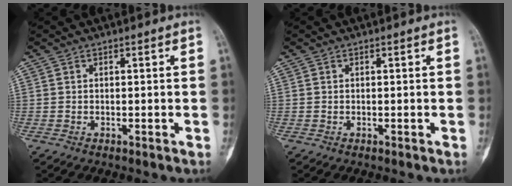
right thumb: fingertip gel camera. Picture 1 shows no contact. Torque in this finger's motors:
{"motor_torque": [0.07, -0.02, 0.05, -0.02, 0.01]}